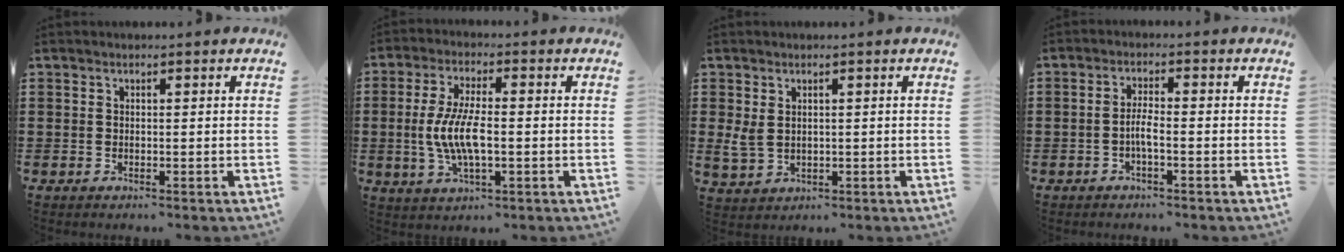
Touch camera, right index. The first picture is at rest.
{"total": 7.6, "force": [-1.1, 2.6, 7.1], "torque": [-0.158, -0.007, -0.029]}
{"total": 2.7, "force": [1.0, 1.9, 1.7], "torque": [-0.045, 0.002, 0.017]}
{"total": 2.6, "force": [-1.1, 0.4, 2.3], "torque": [-0.050, -0.001, -0.023]}